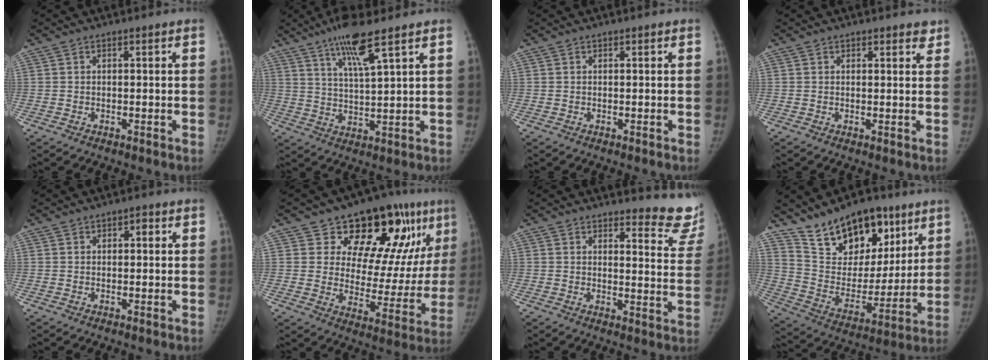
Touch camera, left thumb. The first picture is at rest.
{"total": 9.3, "force": [5.9, 1.0, 7.1], "torque": [-0.130, -0.032, 0.110]}
{"total": 0.0}
{"total": 2.1, "force": [1.8, 0.9, 0.7], "torque": [0.014, -0.007, 0.016]}
{"total": 1.7, "force": [0.6, 1.1, 1.2], "torque": [-0.006, 0.003, 0.004]}
{"total": 20.7, "force": [11.4, 10.2, 14.0], "torque": [-0.125, -0.043, 0.168]}
{"total": 12.0, "force": [11.6, 2.7, 1.4], "torque": [0.028, -0.122, 0.103]}
{"total": 20.0, "force": [13.4, 11.0, 9.9], "torque": [-0.112, -0.066, 0.232]}